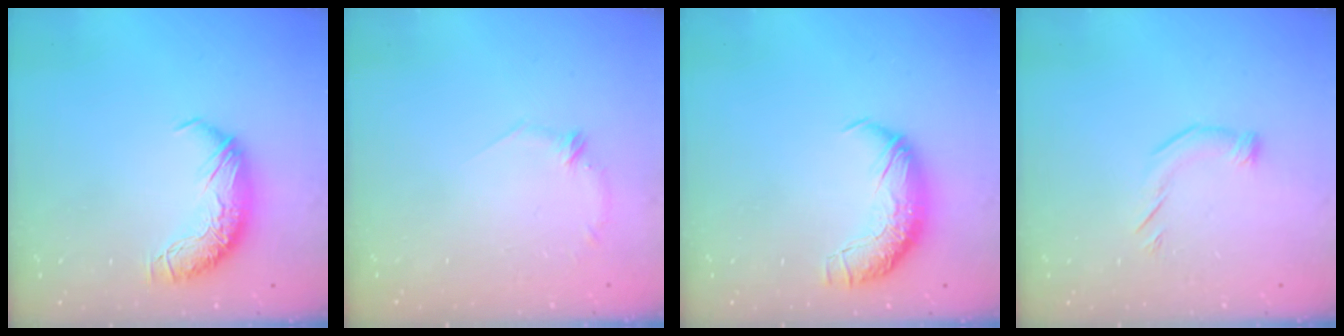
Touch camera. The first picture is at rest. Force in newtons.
{"total": 6.8, "press": 6.8, "slide": 0.8}
{"total": 2.4, "press": 1.2, "slide": 2.1}
{"total": 4.1, "press": 4.1, "slide": 0.7}